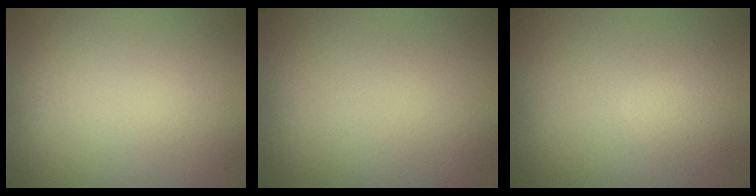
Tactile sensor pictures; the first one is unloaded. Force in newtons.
{"total": 0.0}
{"total": 1.9, "press": 1.9, "slide": 0.1}